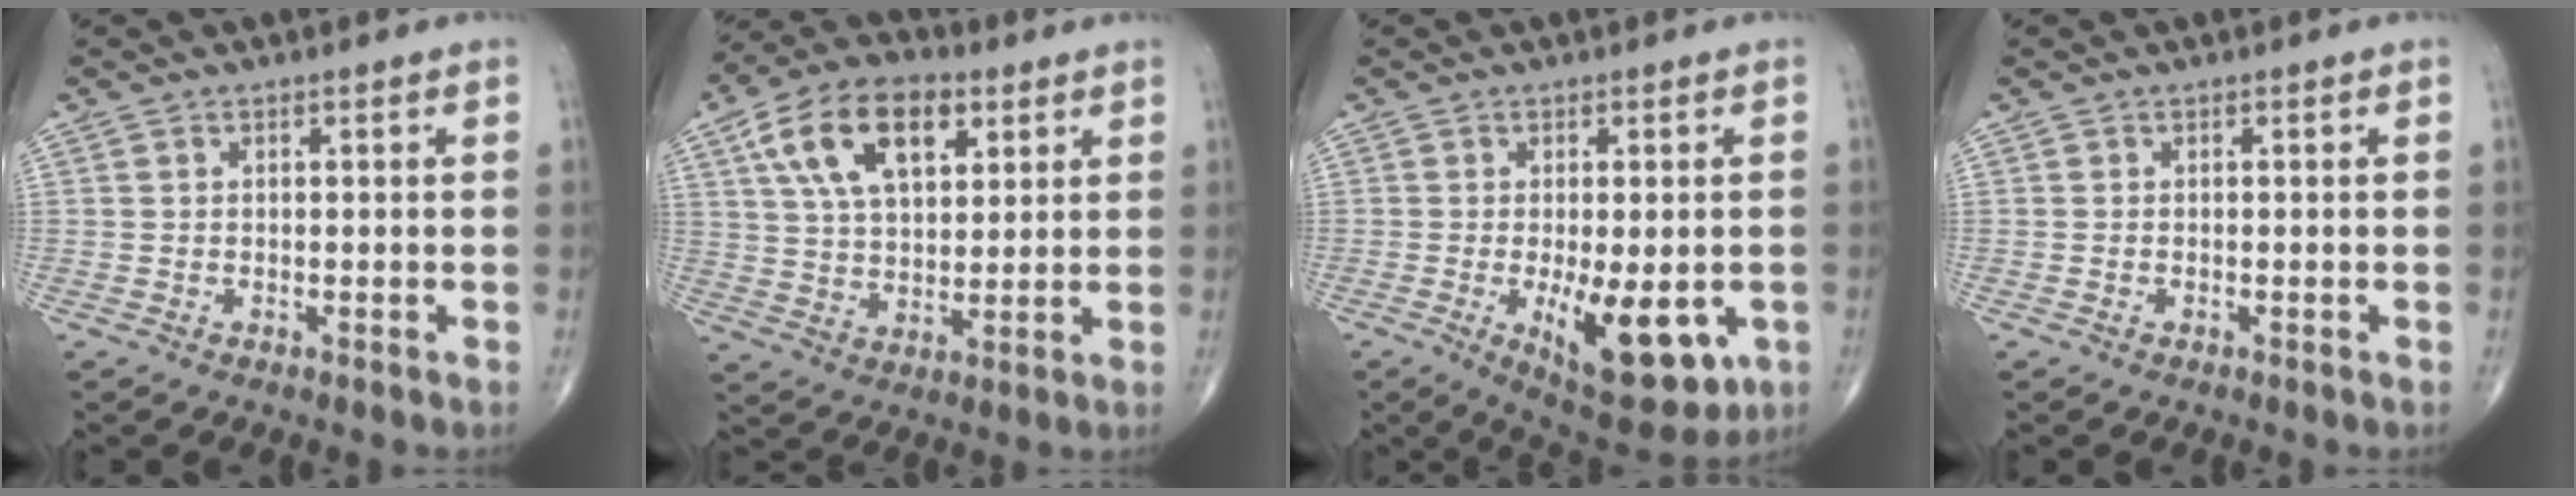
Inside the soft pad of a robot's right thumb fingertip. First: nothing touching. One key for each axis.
{"total": 15.8, "fx": 6.6, "fy": 8.9, "fz": 11.3, "tx": -0.173, "ty": -0.006, "tz": 0.115}
{"total": 13.8, "fx": -3.7, "fy": 5.7, "fz": 12.0, "tx": -0.155, "ty": -0.020, "tz": -0.038}
{"total": 0.0}